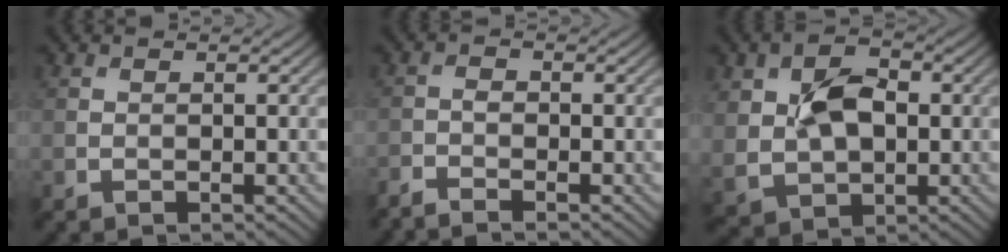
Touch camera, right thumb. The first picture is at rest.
{"total": 2.2, "force": [-2.0, 0.3, 1.0], "torque": [-0.023, -0.004, -0.046]}
{"total": 8.1, "force": [1.1, 5.5, 5.9], "torque": [-0.124, 0.002, 0.019]}